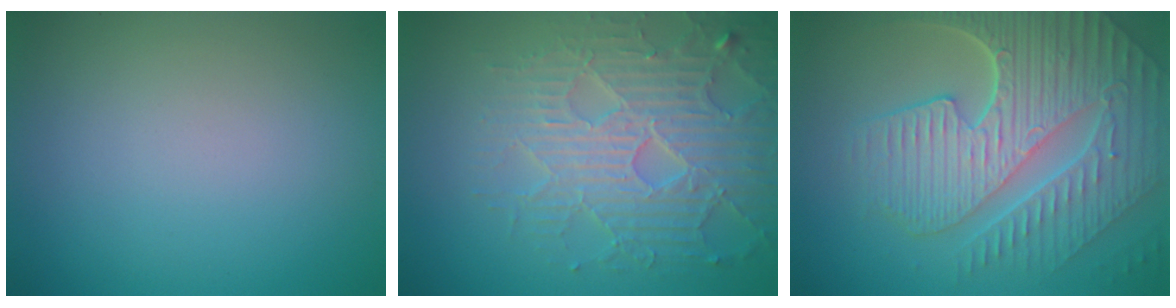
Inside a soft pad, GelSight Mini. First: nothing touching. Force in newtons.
{"total": 6.1, "press": 5.2, "slide": 3.1}
{"total": 9.6, "press": 6.5, "slide": 7.1}